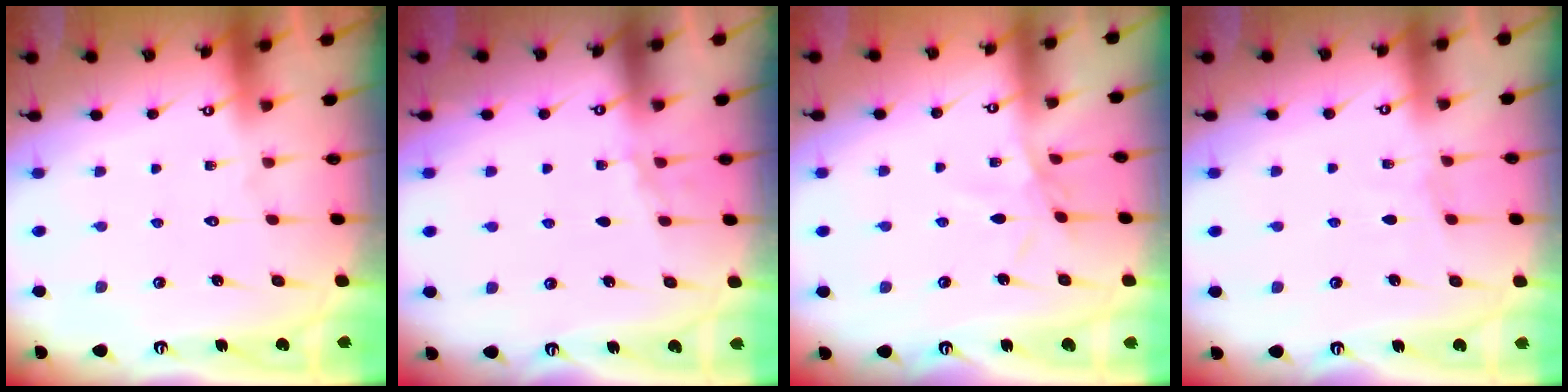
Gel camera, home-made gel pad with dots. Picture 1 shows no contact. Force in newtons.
{"total": 2.2, "press": 1.9, "slide": 1.1}
{"total": 3.5, "press": 3.5, "slide": 0.2}
{"total": 2.3, "press": 2.3, "slide": 0.3}